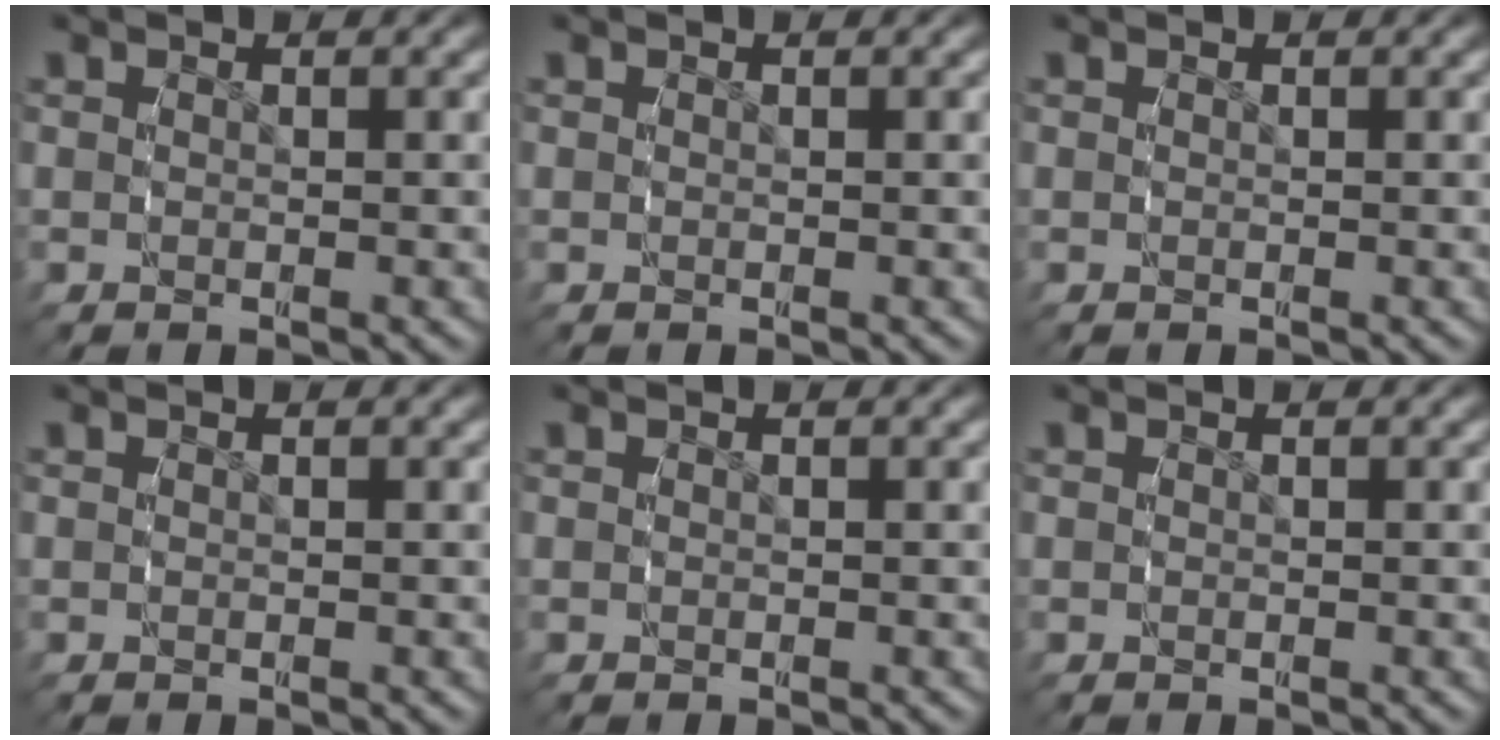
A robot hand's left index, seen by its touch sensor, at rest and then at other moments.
{"total": 0.0}
{"total": 0.0}
{"total": 0.0}
{"total": 0.0}
{"total": 0.0}